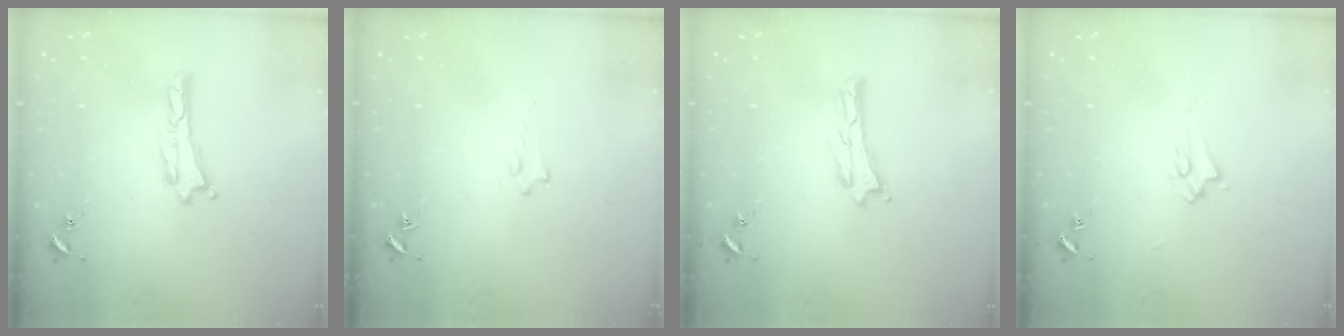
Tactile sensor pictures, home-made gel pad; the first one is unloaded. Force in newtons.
{"total": 0.8, "press": 0.7, "slide": 0.2}
{"total": 0.0}
{"total": 1.9, "press": 1.9, "slide": 0.3}